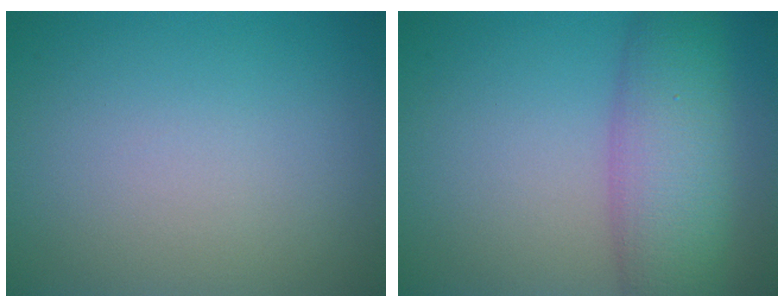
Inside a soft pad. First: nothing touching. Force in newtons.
{"total": 7.4, "press": 7.4, "slide": 0.2}